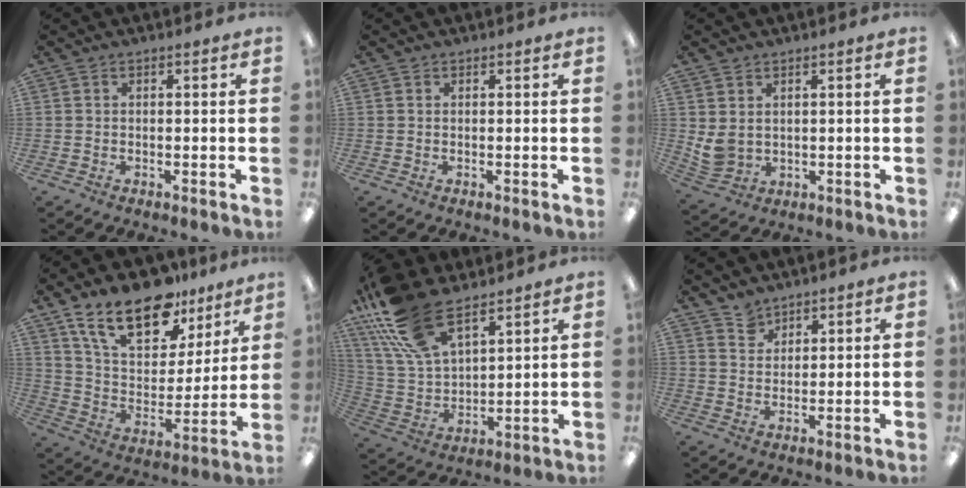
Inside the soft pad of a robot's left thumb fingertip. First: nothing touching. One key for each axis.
{"total": 0.0}
{"total": 4.7, "fx": 2.3, "fy": 3.8, "fz": 1.8, "tx": -0.040, "ty": -0.011, "tz": 0.046}
{"total": 20.1, "fx": 13.8, "fy": 9.7, "fz": 10.8, "tx": -0.193, "ty": -0.070, "tz": 0.247}
{"total": 19.0, "fx": 12.9, "fy": 8.9, "fz": 10.7, "tx": -0.258, "ty": -0.055, "tz": 0.240}
{"total": 4.1, "fx": 3.6, "fy": 2.1, "fz": 0.2, "tx": 0.002, "ty": -0.019, "tz": 0.068}